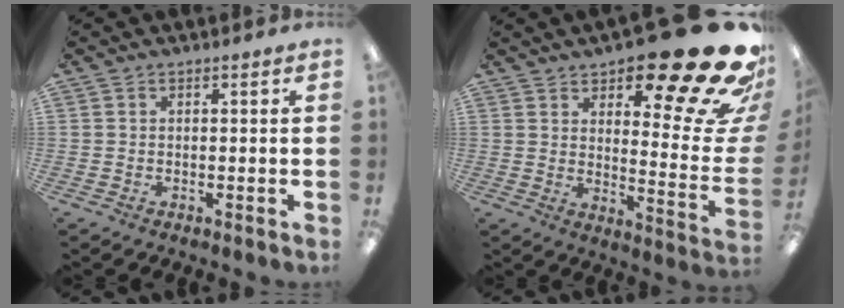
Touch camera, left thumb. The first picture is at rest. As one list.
[{"total": 23.9, "force": [15.8, 7.0, 16.5], "torque": [-0.197, -0.120, 0.251]}]